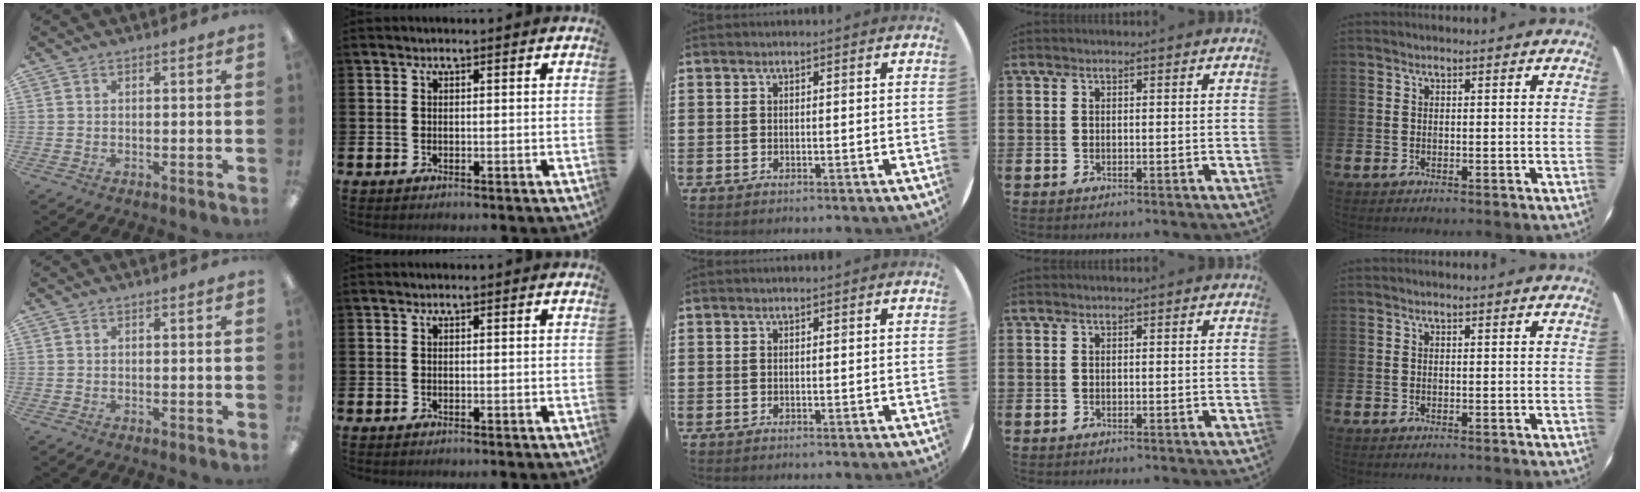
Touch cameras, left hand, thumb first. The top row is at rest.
{}